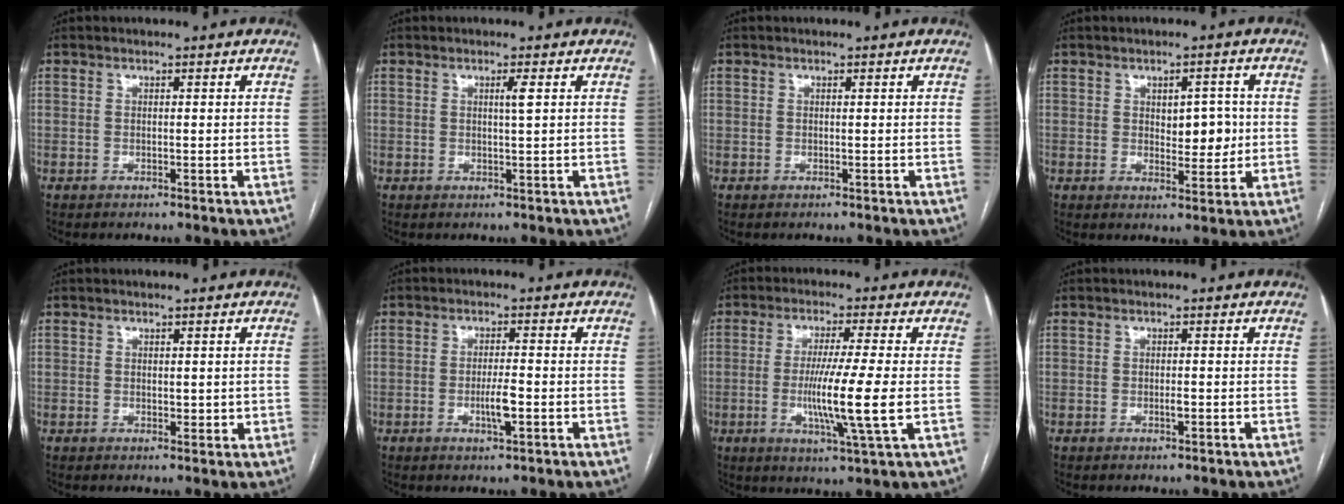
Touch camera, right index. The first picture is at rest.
{"total": 1.6, "force": [0.5, -0.3, 1.4], "torque": [-0.026, -0.002, 0.009]}
{"total": 0.0}
{"total": 5.0, "force": [0.5, 2.4, 4.3], "torque": [-0.053, -0.001, 0.013]}
{"total": 1.8, "force": [0.3, 1.1, 1.4], "torque": [-0.017, -0.004, 0.008]}
{"total": 3.6, "force": [-1.1, 0.5, 3.4], "torque": [-0.064, -0.003, -0.017]}
{"total": 10.3, "force": [-1.4, -1.0, 10.1], "torque": [-0.187, -0.025, -0.028]}
{"total": 0.8, "force": [-0.2, 0.2, 0.8], "torque": [-0.015, -0.001, -0.003]}